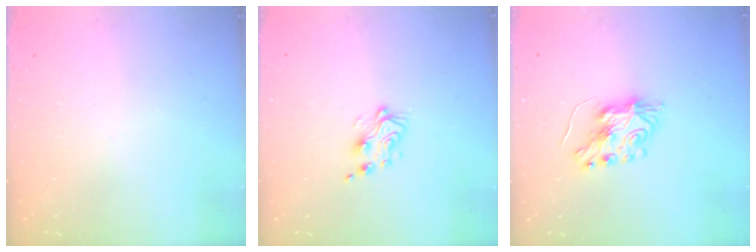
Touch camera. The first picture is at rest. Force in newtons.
{"total": 5.9, "press": 5.9, "slide": 0.5}
{"total": 8.7, "press": 8.6, "slide": 0.9}